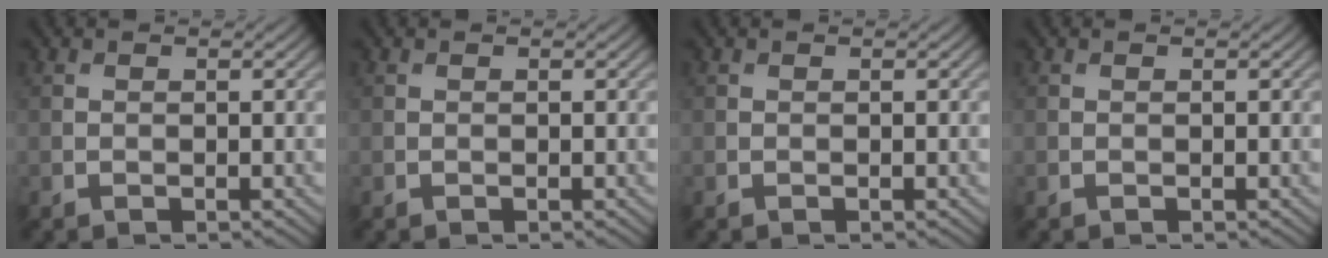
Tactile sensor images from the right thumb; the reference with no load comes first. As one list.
[{"total": 0.0}, {"total": 0.0}, {"total": 0.0}]